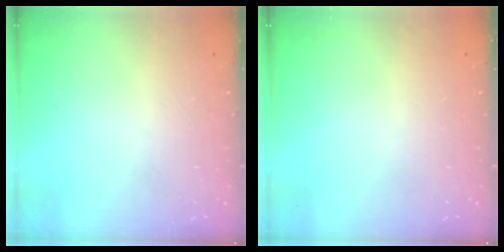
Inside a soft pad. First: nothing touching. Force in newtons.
{"total": 0.0}